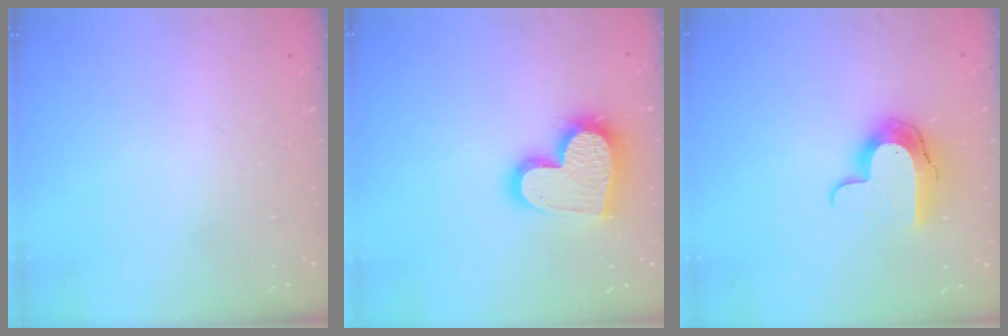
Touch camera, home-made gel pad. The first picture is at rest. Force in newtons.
{"total": 18.9, "press": 18.9, "slide": 1.5}
{"total": 10.5, "press": 10.5, "slide": 0.8}